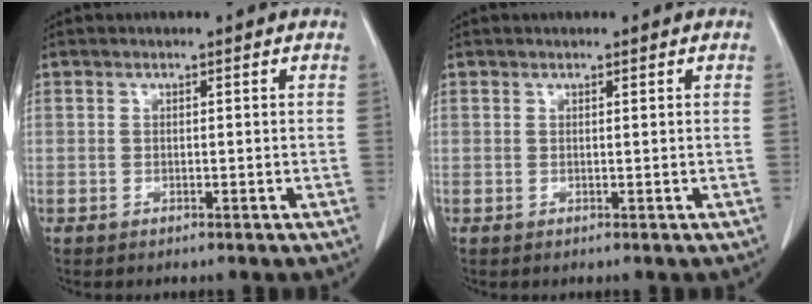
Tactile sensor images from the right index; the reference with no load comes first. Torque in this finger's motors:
{"motor_torque": [0.17, 0.00, 0.00, 0.00]}